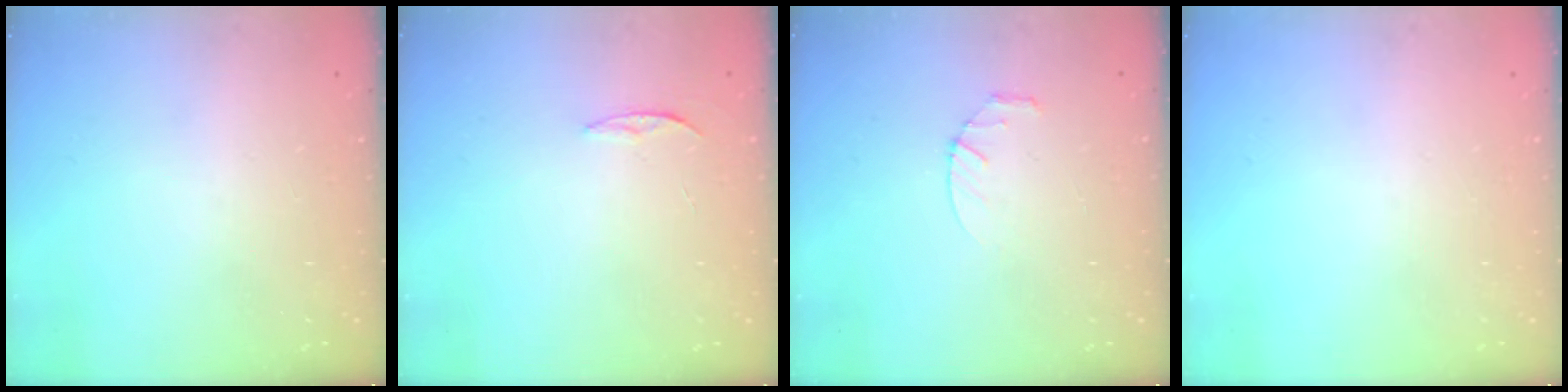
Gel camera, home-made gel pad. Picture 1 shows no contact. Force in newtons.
{"total": 3.4, "press": 3.4, "slide": 0.4}
{"total": 2.8, "press": 2.8, "slide": 0.4}
{"total": 0.0}